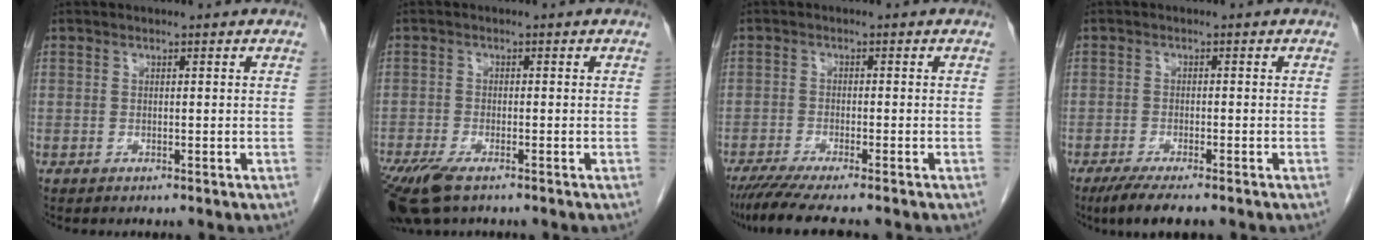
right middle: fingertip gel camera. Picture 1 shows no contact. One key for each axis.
{"total": 8.0, "fx": -5.6, "fy": 2.4, "fz": 5.2, "tx": -0.103, "ty": -0.021, "tz": -0.099}
{"total": 8.0, "fx": -6.7, "fy": -0.1, "fz": 4.4, "tx": -0.064, "ty": -0.022, "tz": -0.108}
{"total": 5.4, "fx": -4.0, "fy": 0.5, "fz": 3.5, "tx": -0.061, "ty": -0.015, "tz": -0.064}